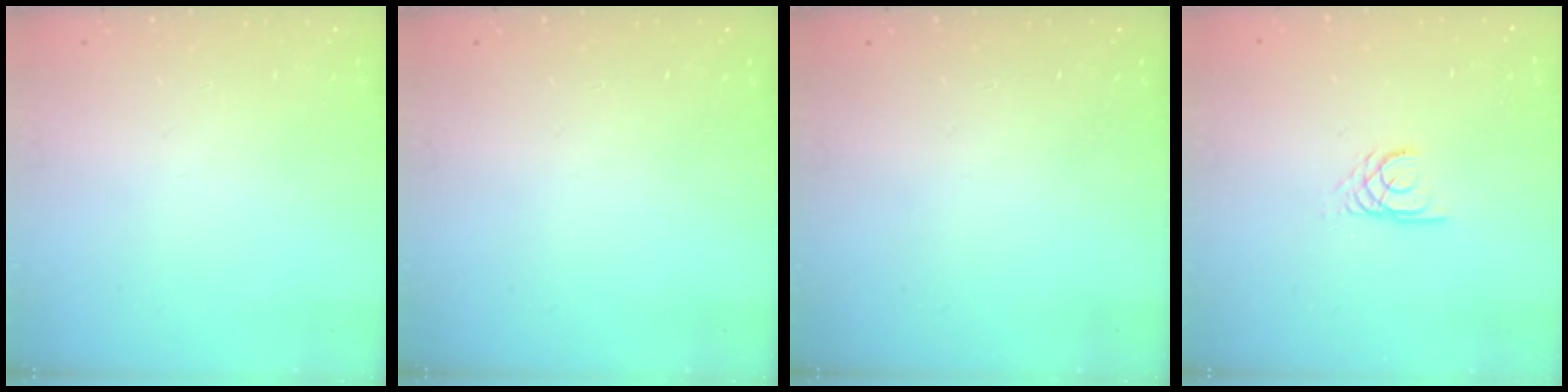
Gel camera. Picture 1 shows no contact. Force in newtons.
{"total": 0.0}
{"total": 0.0}
{"total": 2.4, "press": 2.4, "slide": 0.2}